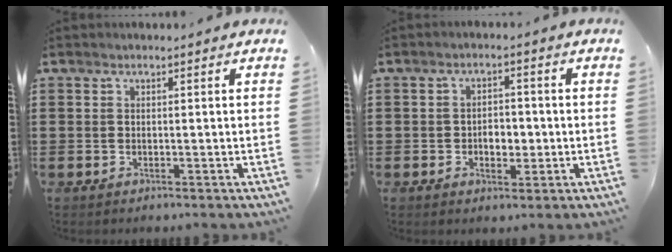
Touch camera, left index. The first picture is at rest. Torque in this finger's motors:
{"motor_torque": [0.14, 0.01, 0.12, 0.04]}